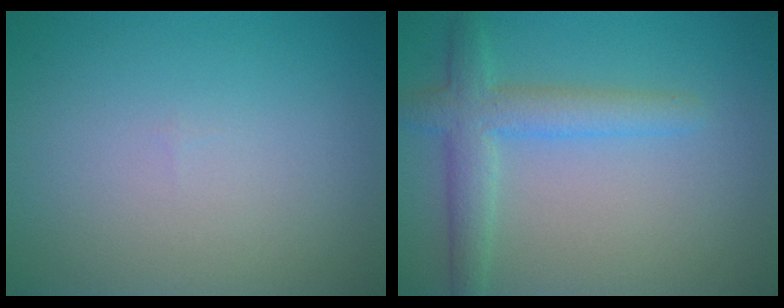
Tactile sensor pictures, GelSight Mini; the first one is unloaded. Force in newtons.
{"total": 2.9, "press": 2.9, "slide": 0.1}